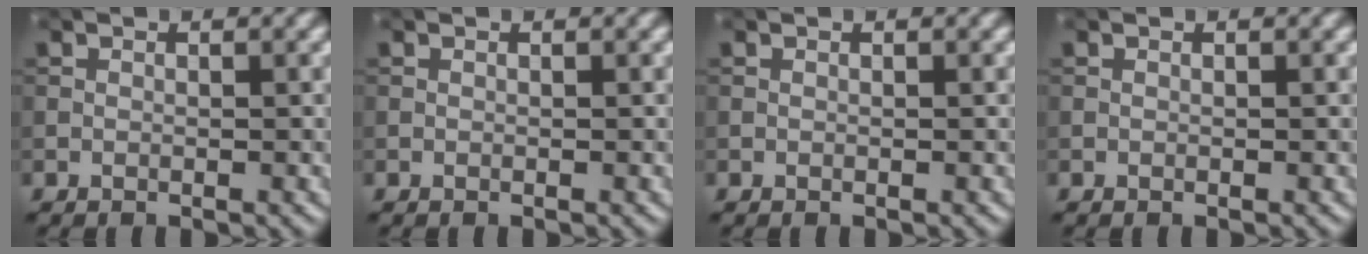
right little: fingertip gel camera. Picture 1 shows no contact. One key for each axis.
{"total": 0.0}
{"total": 0.0}
{"total": 0.0}